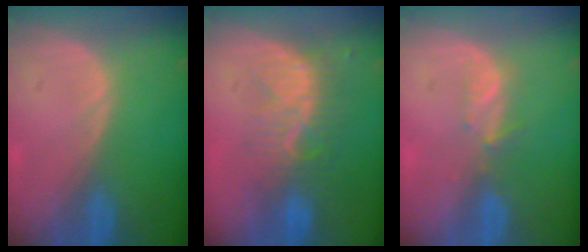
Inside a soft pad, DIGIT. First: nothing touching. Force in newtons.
{"total": 8.2, "press": 7.4, "slide": 3.6}
{"total": 2.3, "press": 2.1, "slide": 0.8}